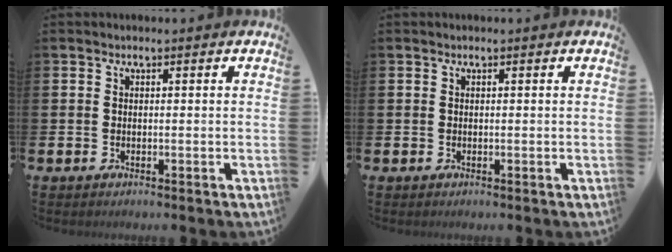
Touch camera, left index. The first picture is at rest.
{"total": 0.0}